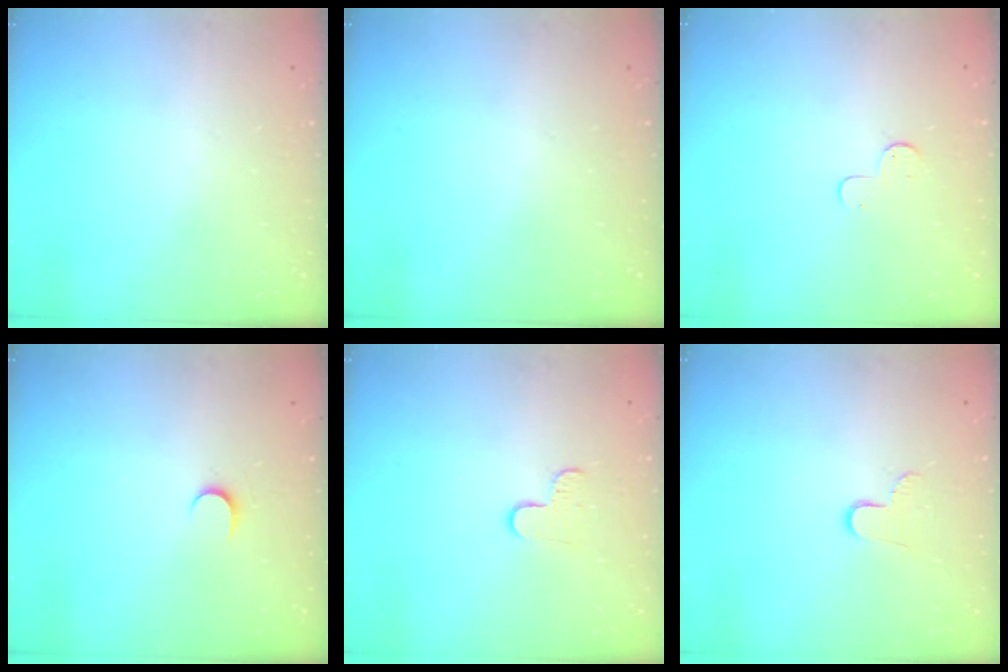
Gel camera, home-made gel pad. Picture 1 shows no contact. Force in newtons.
{"total": 0.0}
{"total": 4.3, "press": 4.3, "slide": 0.4}
{"total": 3.8, "press": 3.8, "slide": 0.4}
{"total": 5.4, "press": 5.4, "slide": 0.5}
{"total": 6.5, "press": 6.4, "slide": 0.6}